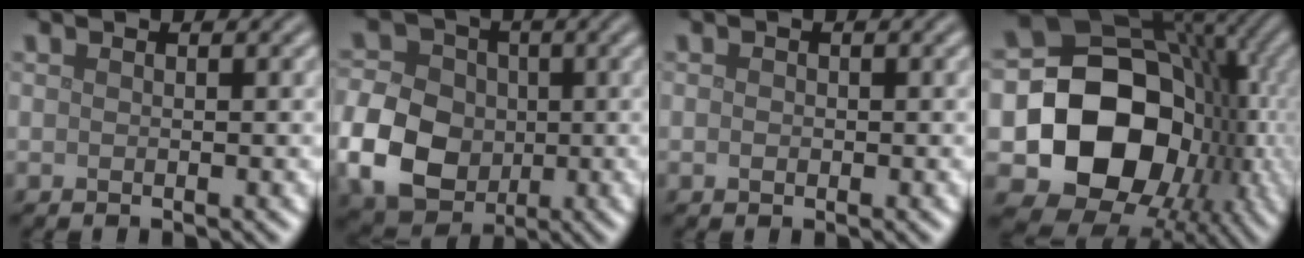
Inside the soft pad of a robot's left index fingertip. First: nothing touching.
{"total": 8.9, "force": [-1.9, 7.1, 4.9], "torque": [-0.109, -0.007, -0.047]}
{"total": 0.8, "force": [-0.1, 0.6, 0.5], "torque": [-0.008, -0.001, -0.004]}
{"total": 15.6, "force": [-2.5, 12.5, 8.9], "torque": [-0.141, -0.020, -0.049]}